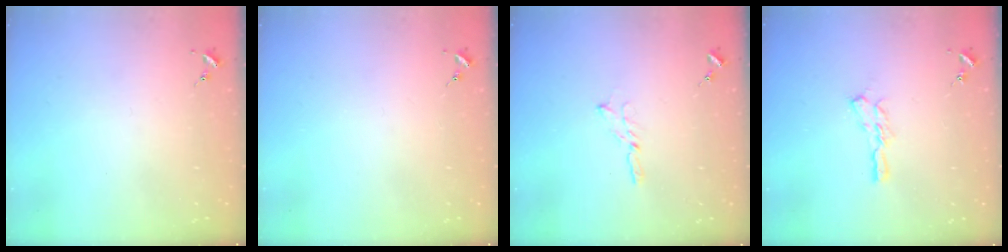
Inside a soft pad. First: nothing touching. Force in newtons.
{"total": 0.0}
{"total": 4.0, "press": 4.0, "slide": 0.2}
{"total": 7.5, "press": 7.5, "slide": 0.3}